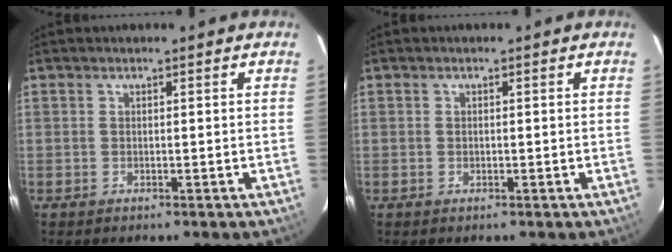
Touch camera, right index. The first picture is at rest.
{"total": 0.5, "force": [0.0, 0.4, 0.3], "torque": [-0.005, 0.001, -0.001]}